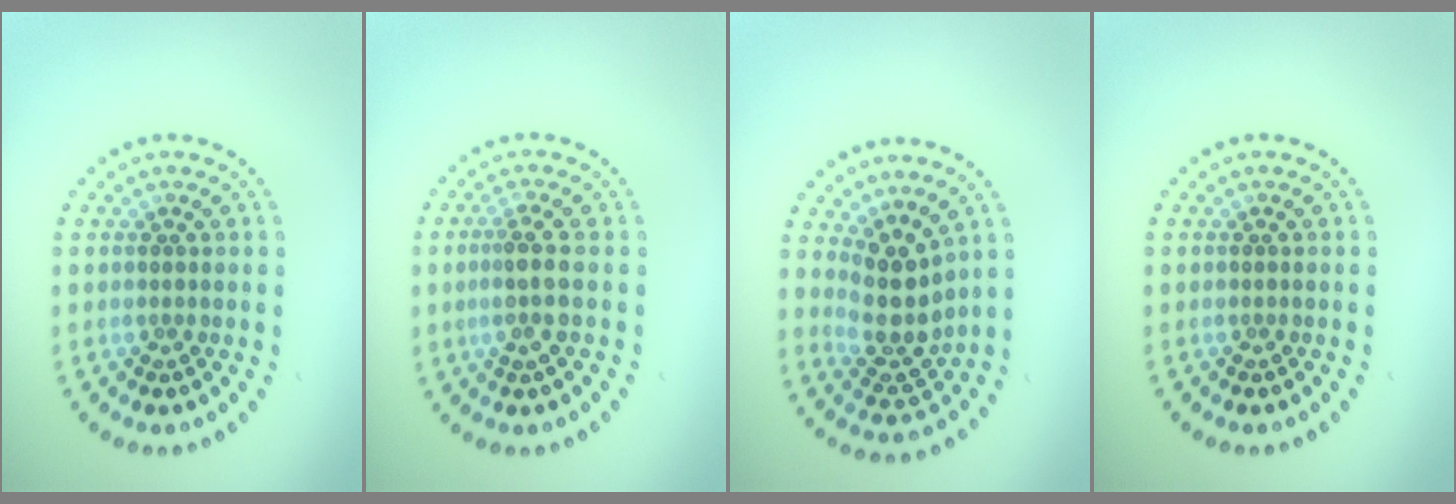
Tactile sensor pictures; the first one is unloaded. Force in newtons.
{"total": 2.4, "press": 2.0, "slide": 1.4}
{"total": 4.0, "press": 3.1, "slide": 2.5}
{"total": 0.0}